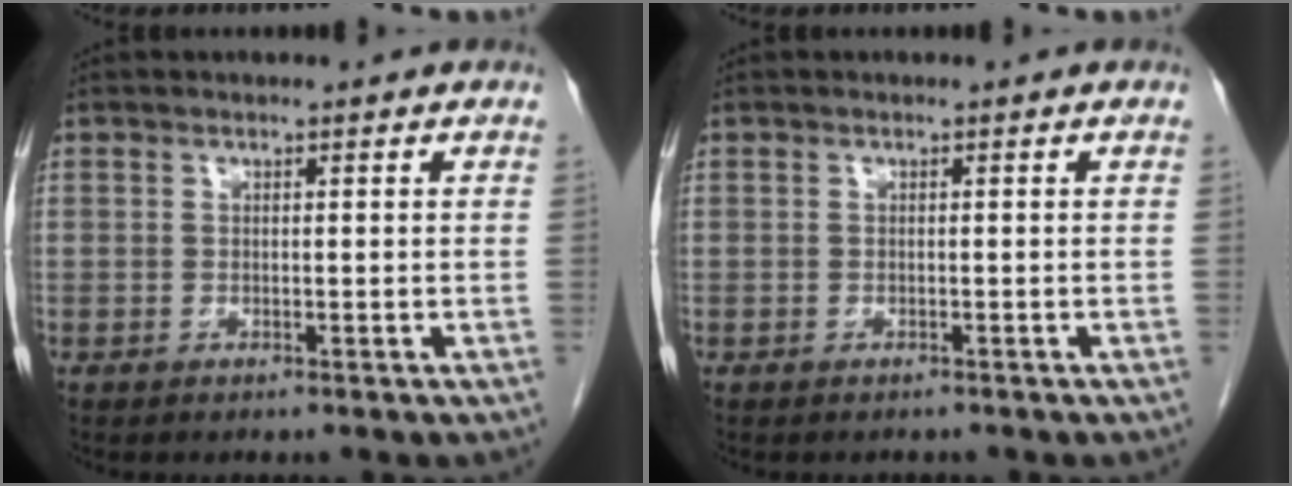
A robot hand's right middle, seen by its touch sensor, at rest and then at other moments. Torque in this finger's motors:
{"motor_torque": [0.02, -0.01, 0.00, 0.00]}